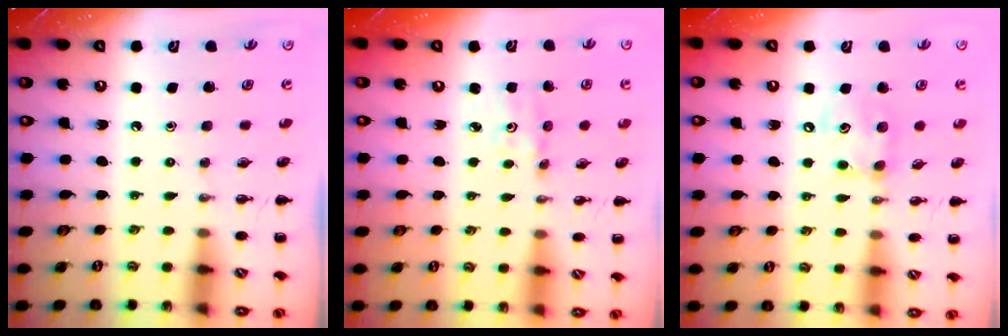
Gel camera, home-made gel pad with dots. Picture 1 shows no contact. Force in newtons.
{"total": 1.9, "press": 1.9, "slide": 0.4}
{"total": 8.9, "press": 8.8, "slide": 1.0}